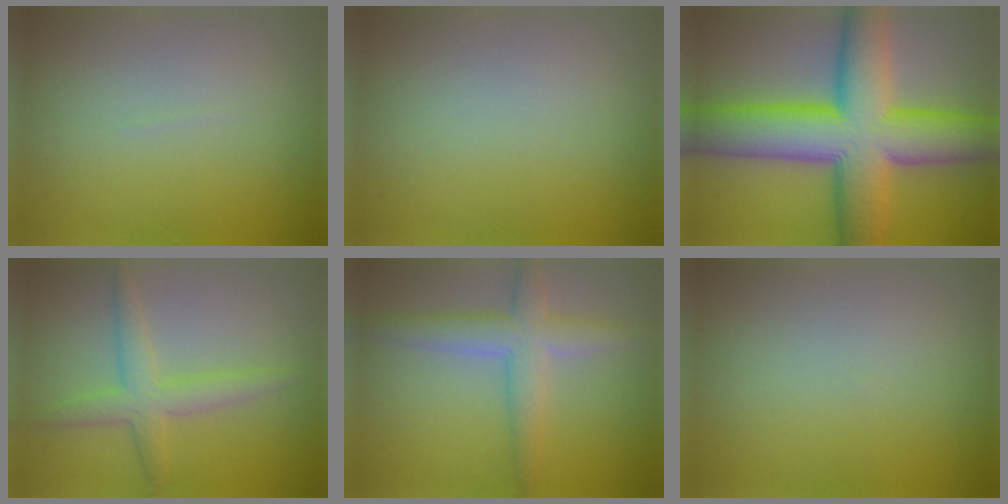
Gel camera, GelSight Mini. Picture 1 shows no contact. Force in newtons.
{"total": 0.0}
{"total": 14.2, "press": 14.2, "slide": 0.3}
{"total": 3.2, "press": 3.2, "slide": 0.1}
{"total": 4.3, "press": 4.3, "slide": 0.1}
{"total": 0.0}